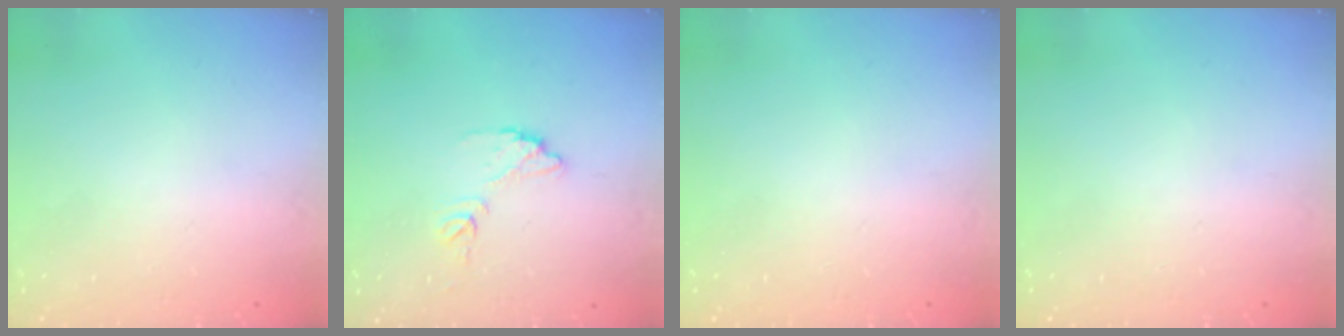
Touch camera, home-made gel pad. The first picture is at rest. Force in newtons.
{"total": 7.2, "press": 7.2, "slide": 0.3}
{"total": 0.0}
{"total": 0.0}